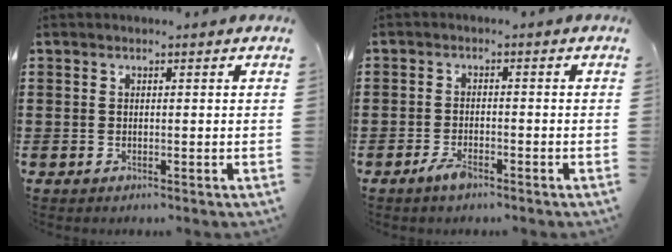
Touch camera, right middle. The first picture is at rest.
{"total": 1.3, "force": [-0.9, 0.5, 0.7], "torque": [-0.016, -0.004, -0.017]}